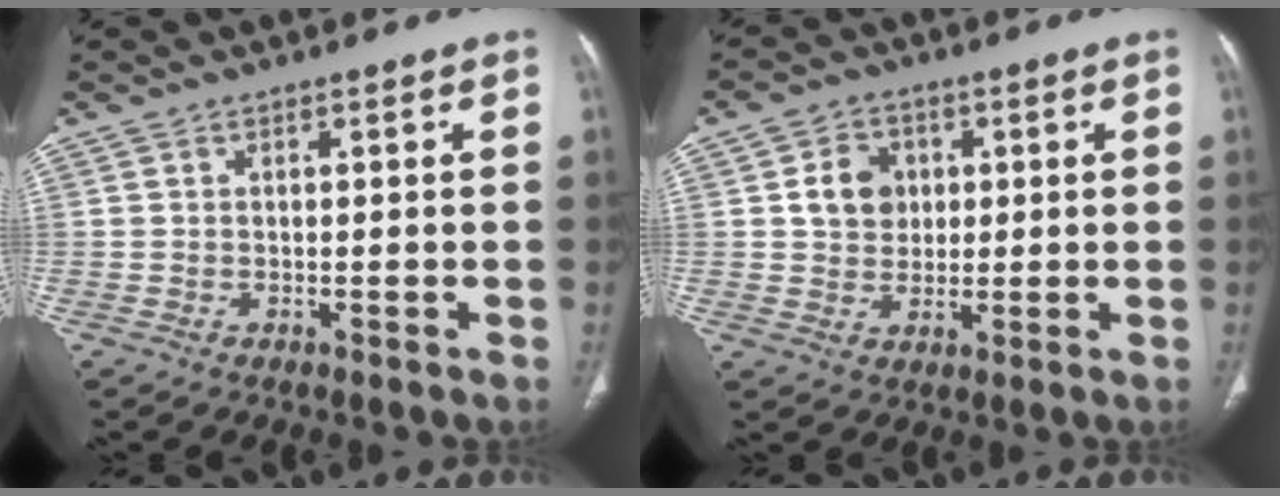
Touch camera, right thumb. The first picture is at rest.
{"total": 6.7, "force": [1.4, 5.7, 3.3], "torque": [-0.029, -0.003, 0.022]}